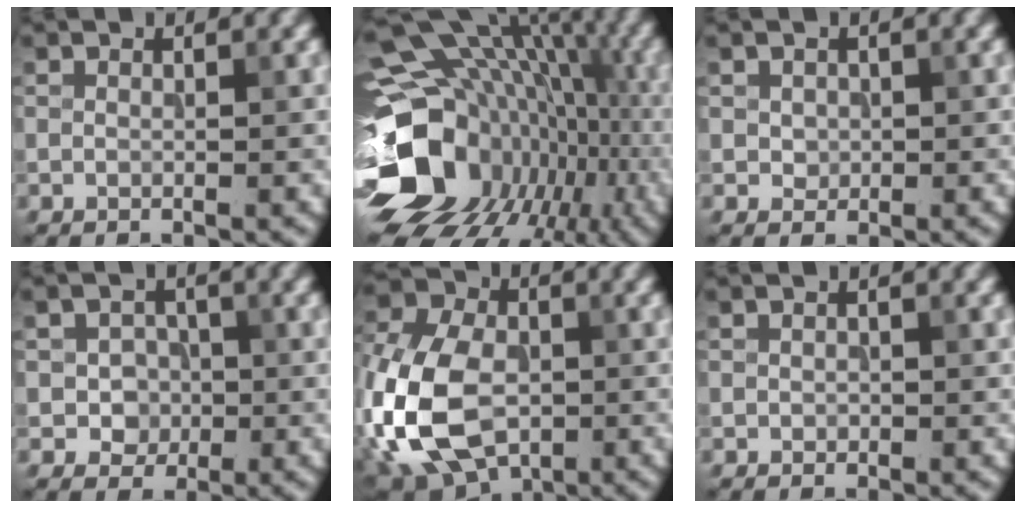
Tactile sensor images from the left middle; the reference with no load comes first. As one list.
[{"total": 17.7, "force": [-4.0, 13.6, 10.6], "torque": [-0.183, 0.010, -0.055]}, {"total": 1.0, "force": [0.2, 1.0, 0.4], "torque": [-0.004, -0.004, 0.006]}, {"total": 2.5, "force": [-0.4, 2.2, 1.1], "torque": [-0.013, -0.003, -0.009]}, {"total": 13.7, "force": [-3.4, 9.1, 9.7], "torque": [-0.226, -0.008, -0.083]}, {"total": 0.5, "force": [-0.1, 0.4, 0.2], "torque": [-0.001, -0.003, -0.001]}]